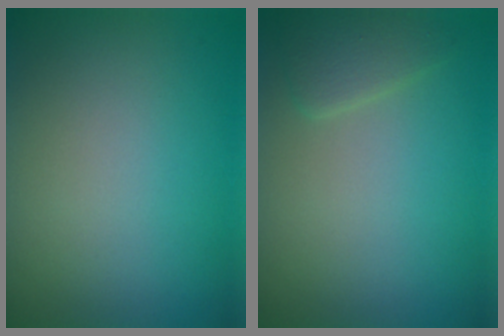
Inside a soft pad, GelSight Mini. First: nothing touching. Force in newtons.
{"total": 1.9, "press": 1.9, "slide": 0.1}